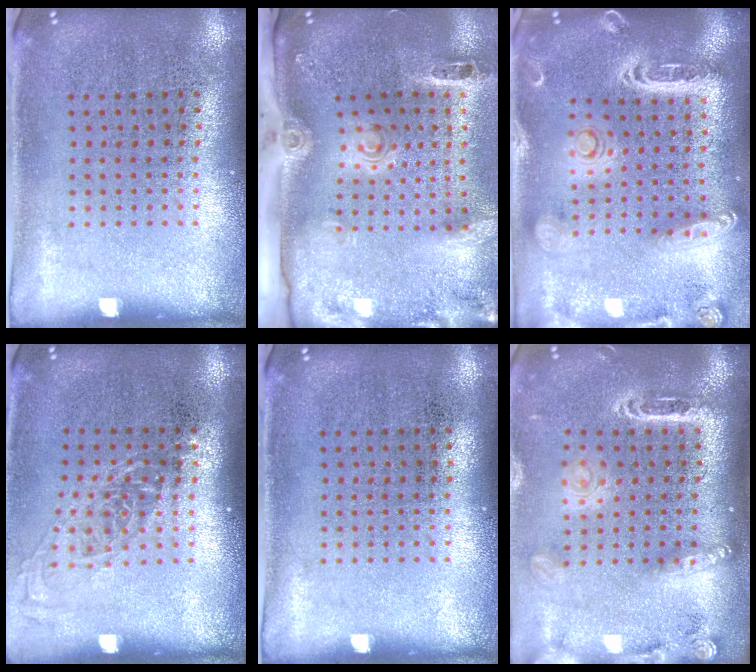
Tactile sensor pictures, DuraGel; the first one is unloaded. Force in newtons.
{"total": 3.1, "press": 2.1, "slide": 2.3}
{"total": 2.8, "press": 2.4, "slide": 1.4}
{"total": 1.3, "press": 1.1, "slide": 0.8}
{"total": 0.0}
{"total": 2.4, "press": 1.9, "slide": 1.5}